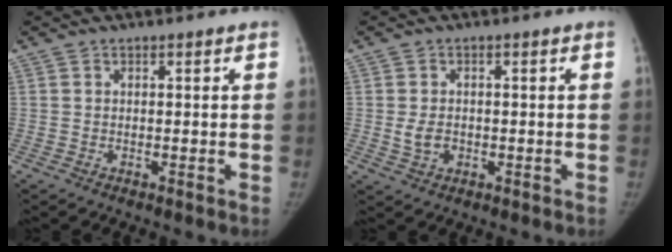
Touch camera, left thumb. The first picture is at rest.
{"total": 3.1, "force": [-0.3, 2.4, 2.0], "torque": [-0.032, -0.001, -0.002]}